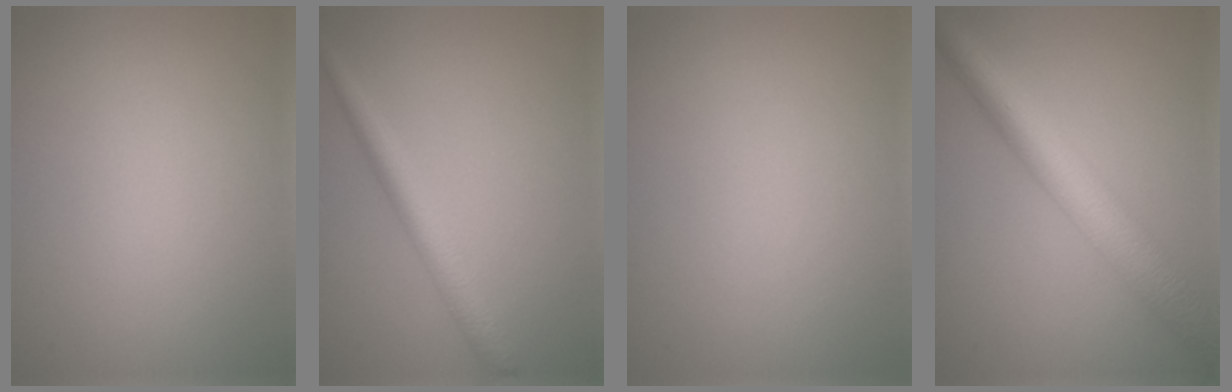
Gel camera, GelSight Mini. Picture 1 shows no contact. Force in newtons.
{"total": 3.0, "press": 3.0, "slide": 0.1}
{"total": 0.0}
{"total": 7.0, "press": 7.0, "slide": 0.0}